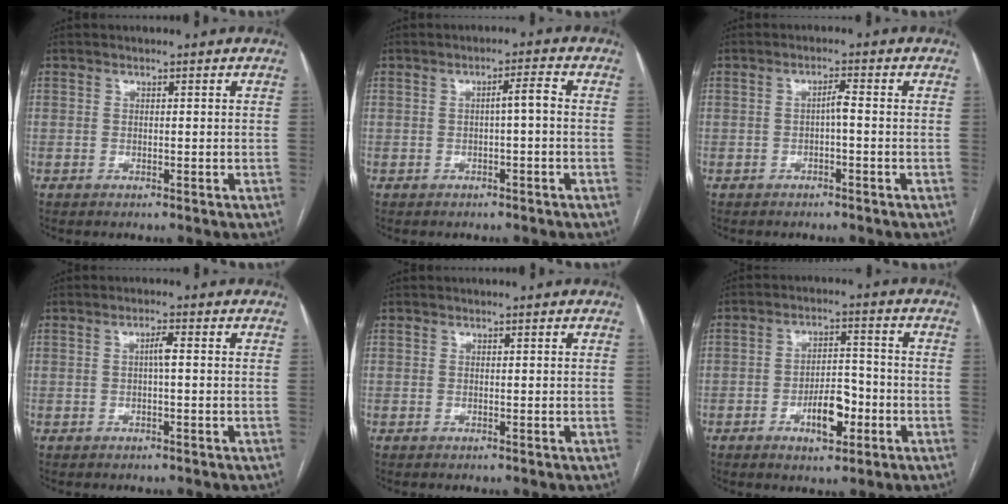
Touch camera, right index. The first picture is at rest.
{"total": 2.4, "force": [-0.3, 0.2, 2.4], "torque": [-0.034, 0.006, -0.004]}
{"total": 1.7, "force": [-0.4, 0.1, 1.7], "torque": [-0.028, 0.003, -0.007]}
{"total": 1.8, "force": [0.1, 0.2, 1.8], "torque": [-0.032, 0.003, 0.002]}
{"total": 0.0}
{"total": 7.0, "force": [-2.8, 2.8, 5.7], "torque": [-0.096, 0.008, -0.043]}